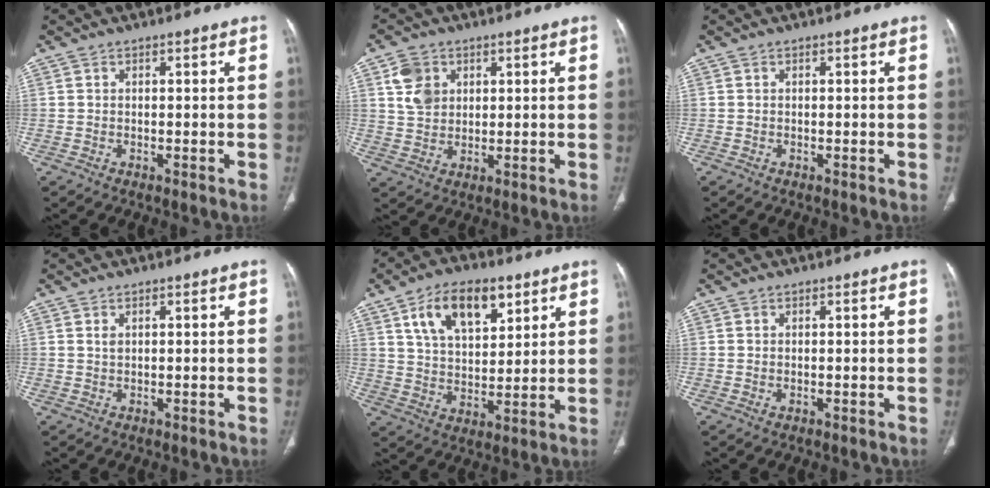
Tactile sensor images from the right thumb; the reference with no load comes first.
{"total": 6.4, "force": [2.4, 5.0, 3.1], "torque": [-0.039, -0.006, 0.049]}
{"total": 0.0}
{"total": 0.9, "force": [0.4, 0.5, 0.6], "torque": [-0.010, 0.001, 0.010]}
{"total": 13.9, "force": [7.0, 7.5, 9.4], "torque": [-0.128, -0.023, 0.127]}
{"total": 0.5, "force": [-0.1, 0.3, 0.4], "torque": [-0.014, 0.001, 0.001]}